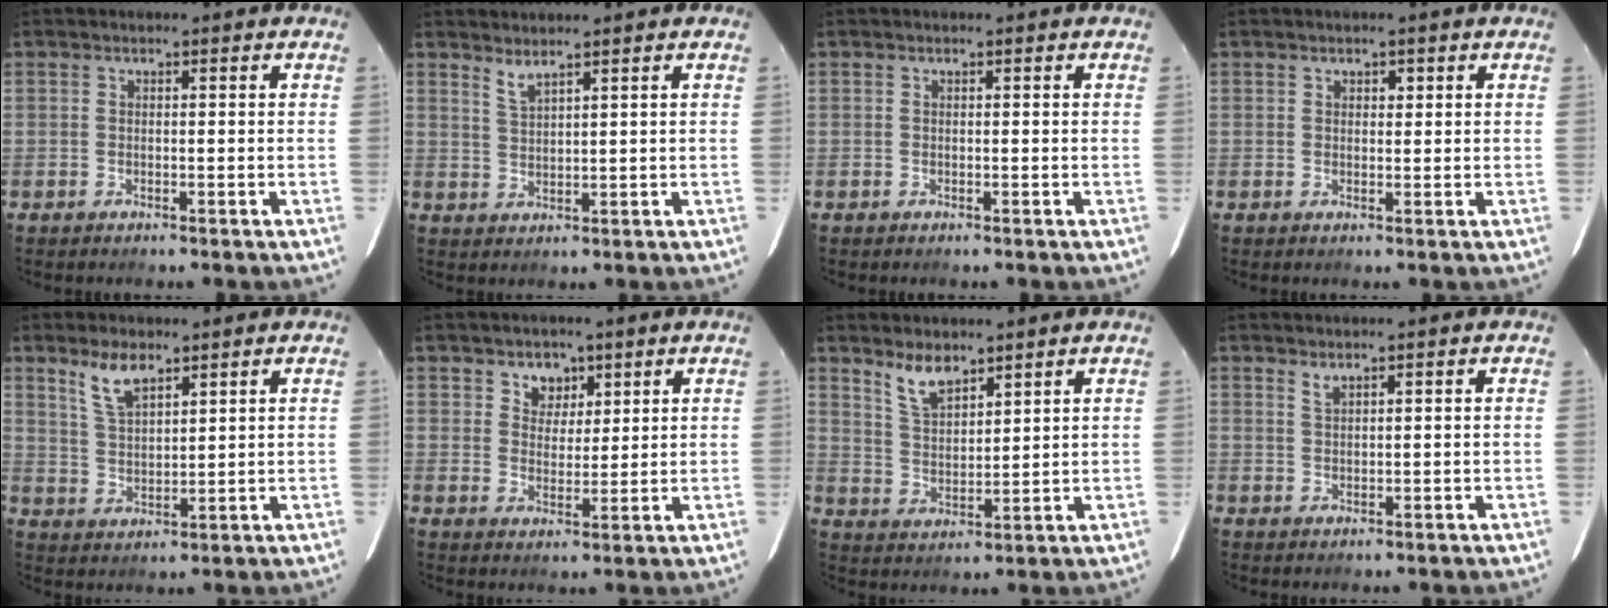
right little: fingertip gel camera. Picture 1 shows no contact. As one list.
[{"total": 2.5, "force": [2.2, -0.1, 1.2], "torque": [-0.025, 0.000, 0.041]}, {"total": 0.0}, {"total": 1.4, "force": [0.7, 1.0, 0.6], "torque": [-0.007, 0.005, 0.012]}, {"total": 6.4, "force": [4.7, 2.4, 3.6], "torque": [-0.068, 0.005, 0.096]}, {"total": 4.7, "force": [2.9, 3.5, 1.2], "torque": [-0.013, 0.003, 0.050]}, {"total": 6.6, "force": [5.3, 2.3, 3.2], "torque": [-0.060, 0.002, 0.105]}, {"total": 1.4, "force": [1.3, 0.2, 0.6], "torque": [-0.013, 0.001, 0.024]}]